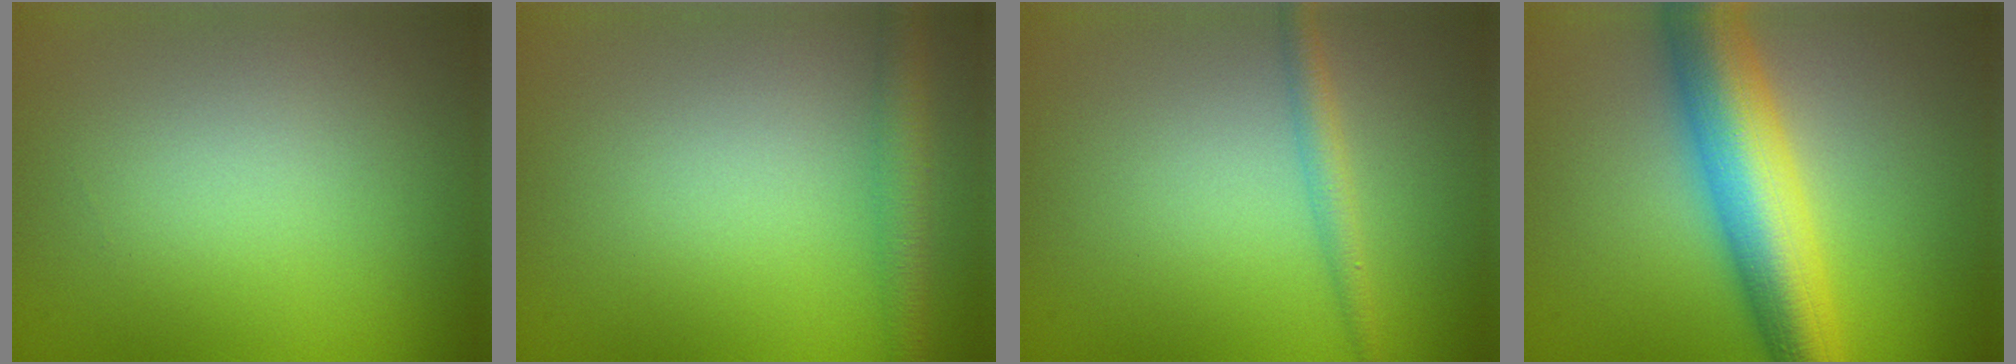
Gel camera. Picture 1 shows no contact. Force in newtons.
{"total": 2.7, "press": 2.7, "slide": 0.1}
{"total": 1.9, "press": 1.9, "slide": 0.0}
{"total": 9.9, "press": 9.9, "slide": 0.2}